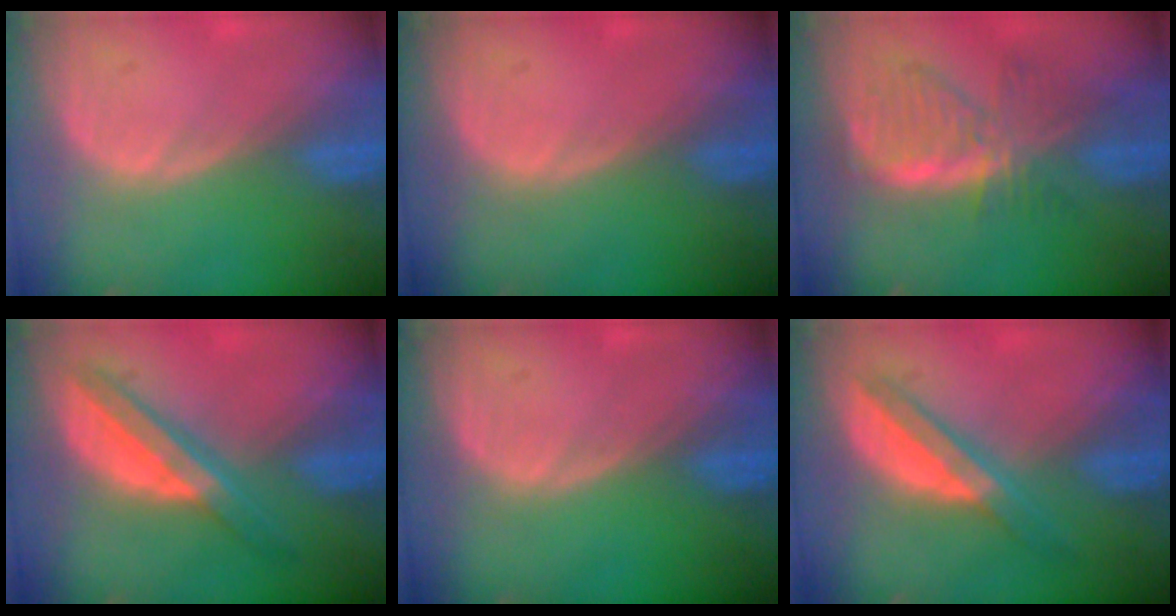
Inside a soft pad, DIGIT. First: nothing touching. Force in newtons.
{"total": 0.0}
{"total": 7.4, "press": 6.7, "slide": 3.0}
{"total": 5.9, "press": 5.9, "slide": 0.1}
{"total": 0.0}
{"total": 5.5, "press": 5.3, "slide": 1.6}